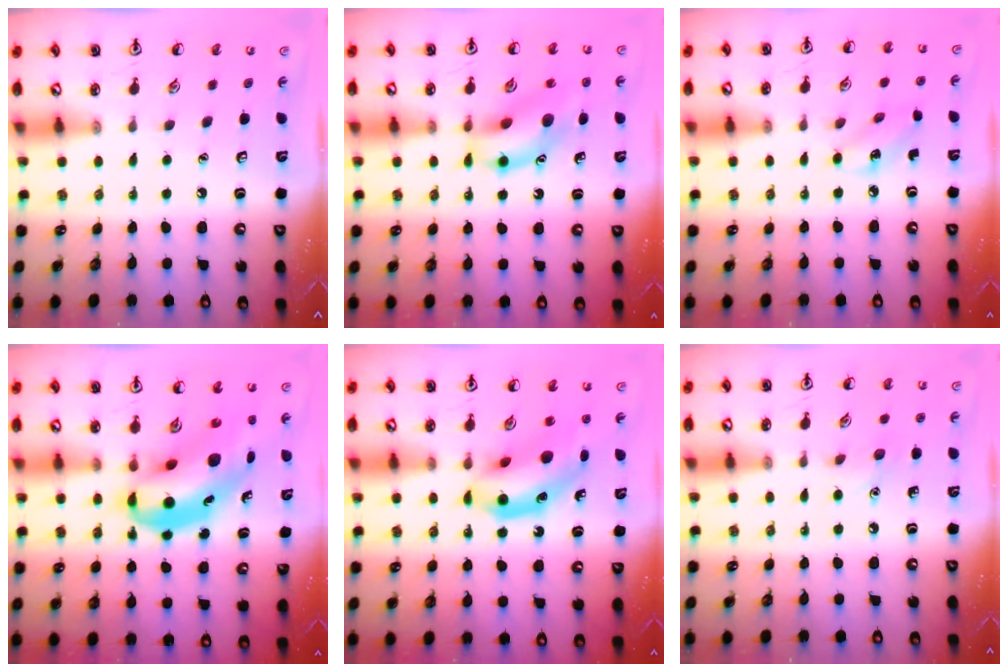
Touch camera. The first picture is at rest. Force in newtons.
{"total": 13.3, "press": 13.1, "slide": 2.2}
{"total": 3.5, "press": 3.3, "slide": 1.2}
{"total": 10.6, "press": 10.1, "slide": 3.0}
{"total": 11.5, "press": 11.0, "slide": 3.5}
{"total": 5.3, "press": 5.0, "slide": 1.6}